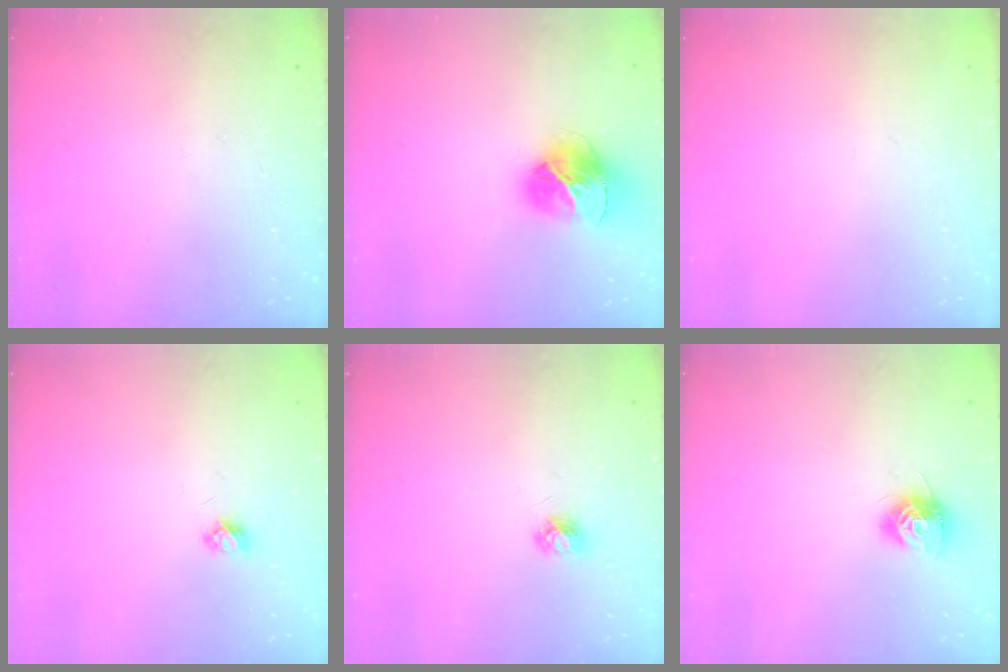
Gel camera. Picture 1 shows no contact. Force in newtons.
{"total": 16.0, "press": 15.9, "slide": 1.7}
{"total": 0.0}
{"total": 3.9, "press": 3.8, "slide": 0.5}
{"total": 4.2, "press": 4.2, "slide": 0.3}
{"total": 9.5, "press": 9.5, "slide": 0.4}